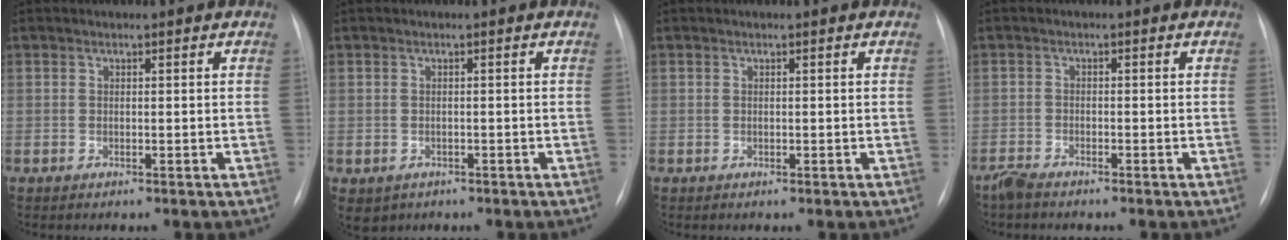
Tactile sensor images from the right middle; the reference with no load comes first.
{"total": 3.0, "force": [-1.6, 2.4, 0.7], "torque": [-0.009, 0.000, -0.016]}
{"total": 0.0}
{"total": 2.2, "force": [-2.1, 0.4, 0.8], "torque": [-0.021, -0.006, -0.039]}